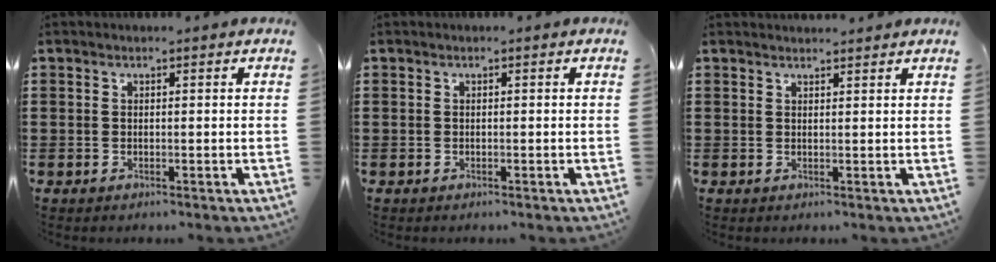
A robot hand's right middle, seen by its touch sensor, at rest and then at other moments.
{"total": 0.0}
{"total": 1.4, "force": [1.4, -0.2, 0.2], "torque": [-0.007, -0.004, 0.028]}